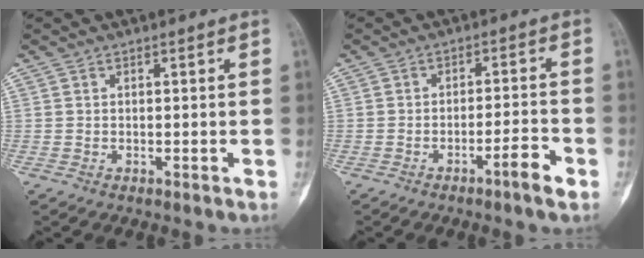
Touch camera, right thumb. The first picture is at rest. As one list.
[{"total": 4.7, "force": [-2.8, 0.3, 3.8], "torque": [-0.066, 0.020, -0.046]}]